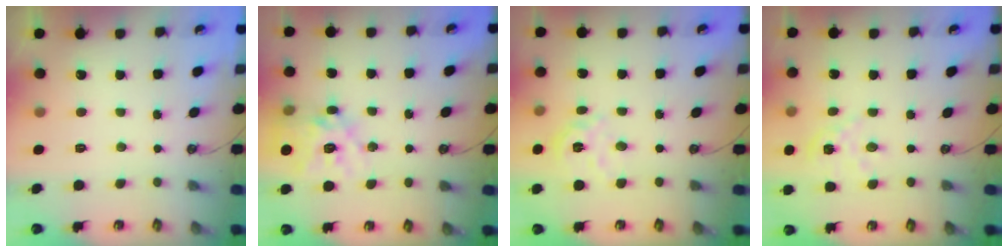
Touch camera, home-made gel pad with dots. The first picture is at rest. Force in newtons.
{"total": 15.8, "press": 15.7, "slide": 1.6}
{"total": 9.9, "press": 9.9, "slide": 0.8}
{"total": 3.6, "press": 3.5, "slide": 0.2}